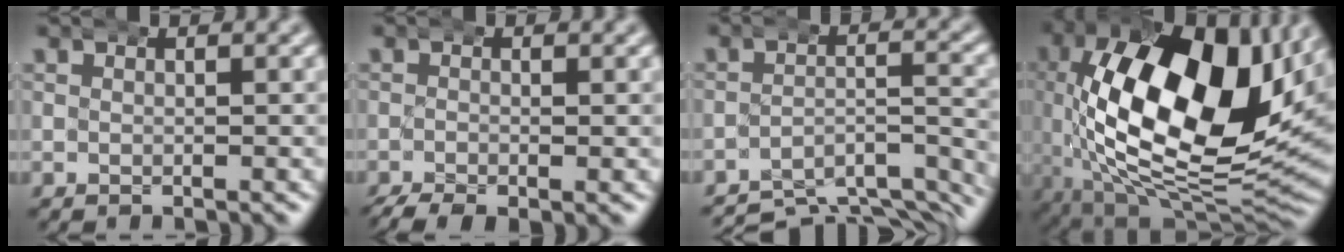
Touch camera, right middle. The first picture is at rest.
{"total": 3.3, "force": [-2.5, 1.1, 1.8], "torque": [-0.039, -0.017, -0.034]}
{"total": 10.7, "force": [-9.4, 3.1, 3.9], "torque": [-0.045, -0.027, -0.144]}
{"total": 22.7, "force": [1.4, 12.8, 18.6], "torque": [-0.306, -0.028, 0.034]}